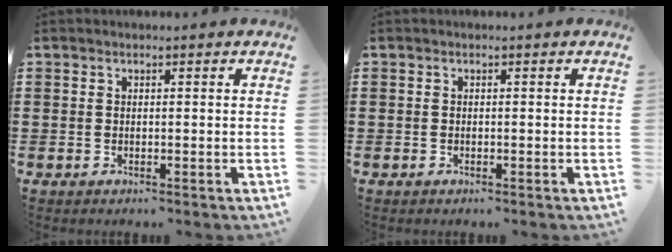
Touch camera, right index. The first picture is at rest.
{"total": 0.0}